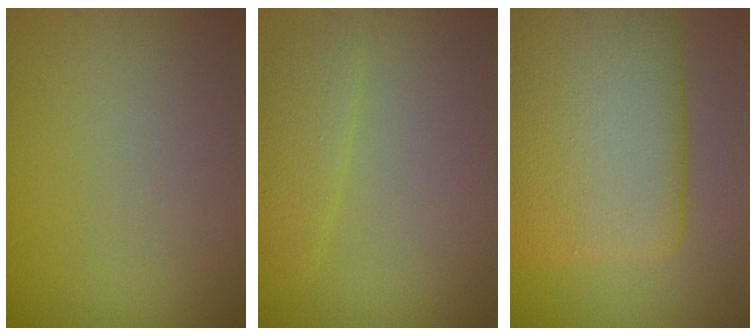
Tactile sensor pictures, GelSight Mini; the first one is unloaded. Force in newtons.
{"total": 2.2, "press": 2.2, "slide": 0.1}
{"total": 14.3, "press": 14.3, "slide": 0.9}